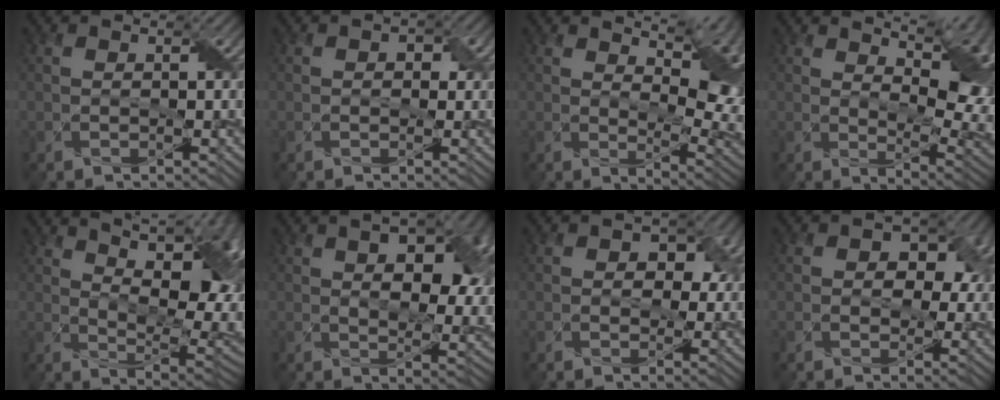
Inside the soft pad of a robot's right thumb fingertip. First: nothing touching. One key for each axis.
{"total": 1.8, "fx": 0.1, "fy": 1.4, "fz": 1.0, "tx": -0.014, "ty": -0.002, "tz": 0.001}
{"total": 11.0, "fx": 3.8, "fy": 5.4, "fz": 8.8, "tx": -0.107, "ty": 0.007, "tz": 0.065}
{"total": 12.2, "fx": 4.1, "fy": 5.9, "fz": 9.9, "tx": -0.135, "ty": 0.022, "tz": 0.074}
{"total": 16.7, "fx": 6.4, "fy": 7.1, "fz": 13.8, "tx": -0.197, "ty": 0.037, "tz": 0.103}
{"total": 12.9, "fx": 3.9, "fy": 7.1, "fz": 10.0, "tx": -0.129, "ty": 0.010, "tz": 0.058}
{"total": 6.1, "fx": 1.6, "fy": 4.5, "fz": 3.9, "tx": -0.051, "ty": -0.006, "tz": 0.014}
{"total": 8.1, "fx": 2.0, "fy": 5.7, "fz": 5.4, "tx": -0.062, "ty": -0.001, "tz": 0.023}